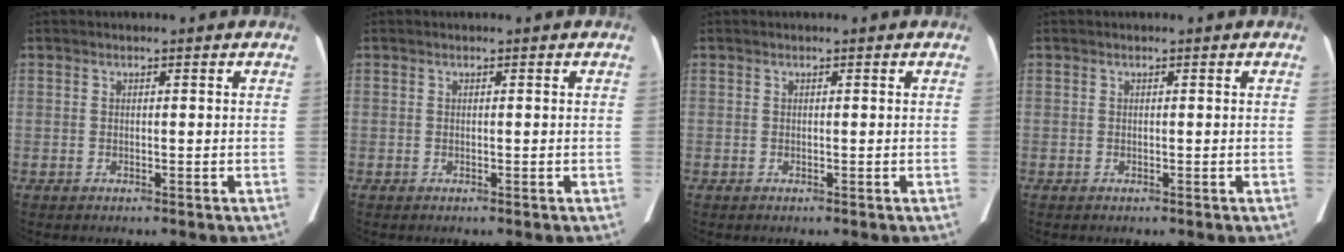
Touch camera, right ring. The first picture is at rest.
{"total": 0.0}
{"total": 0.0}
{"total": 0.0}